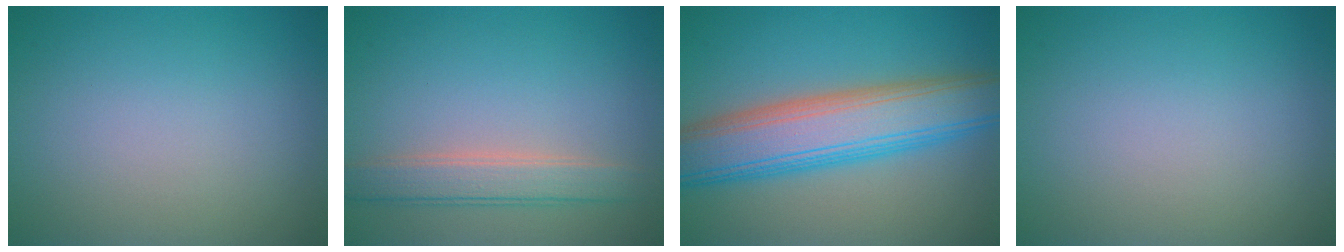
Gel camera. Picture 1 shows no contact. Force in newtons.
{"total": 3.1, "press": 3.1, "slide": 0.3}
{"total": 9.1, "press": 9.1, "slide": 0.5}
{"total": 0.0}